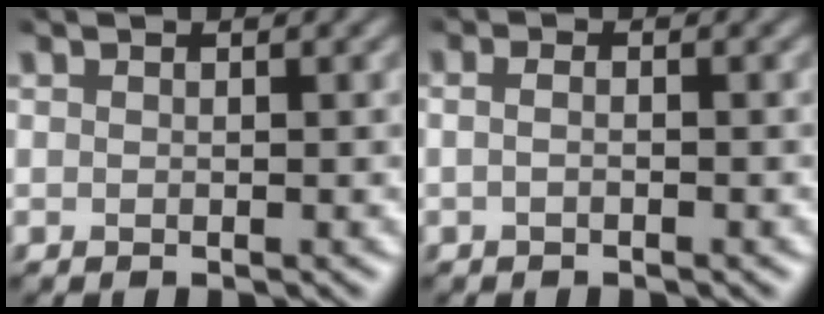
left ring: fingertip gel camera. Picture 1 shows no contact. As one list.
[{"total": 1.2, "force": [-0.4, 0.3, 1.1], "torque": [-0.014, -0.005, -0.014]}]